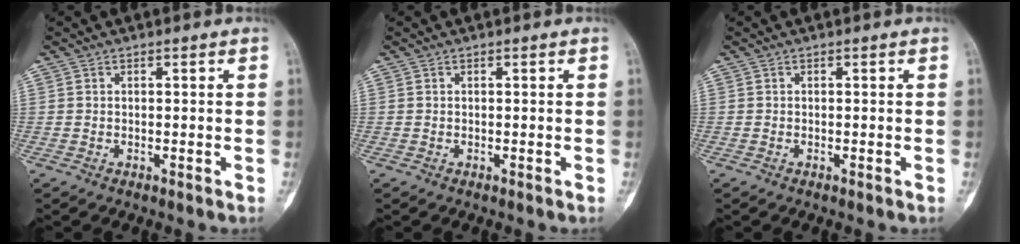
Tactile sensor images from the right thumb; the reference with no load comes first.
{"total": 0.0}
{"total": 0.0}